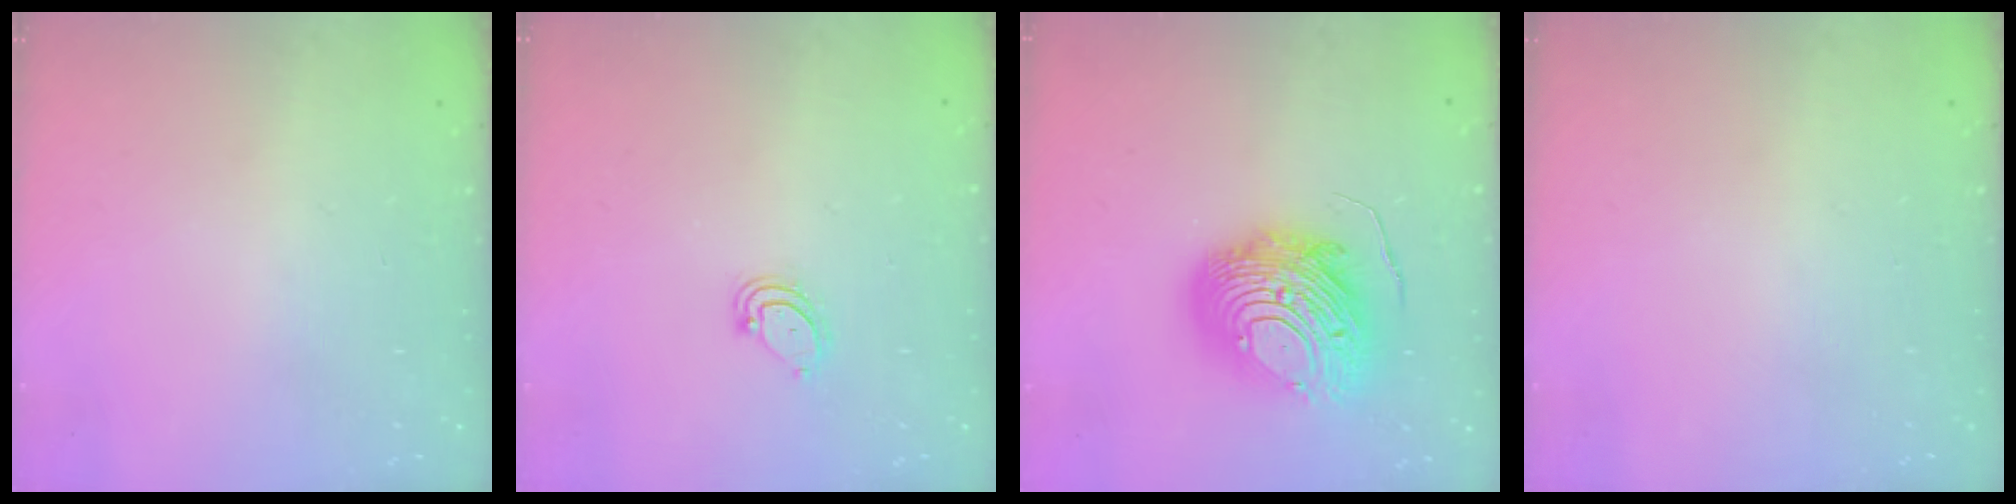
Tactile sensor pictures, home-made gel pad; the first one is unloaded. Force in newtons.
{"total": 5.3, "press": 5.3, "slide": 0.4}
{"total": 14.7, "press": 14.7, "slide": 1.1}
{"total": 0.0}